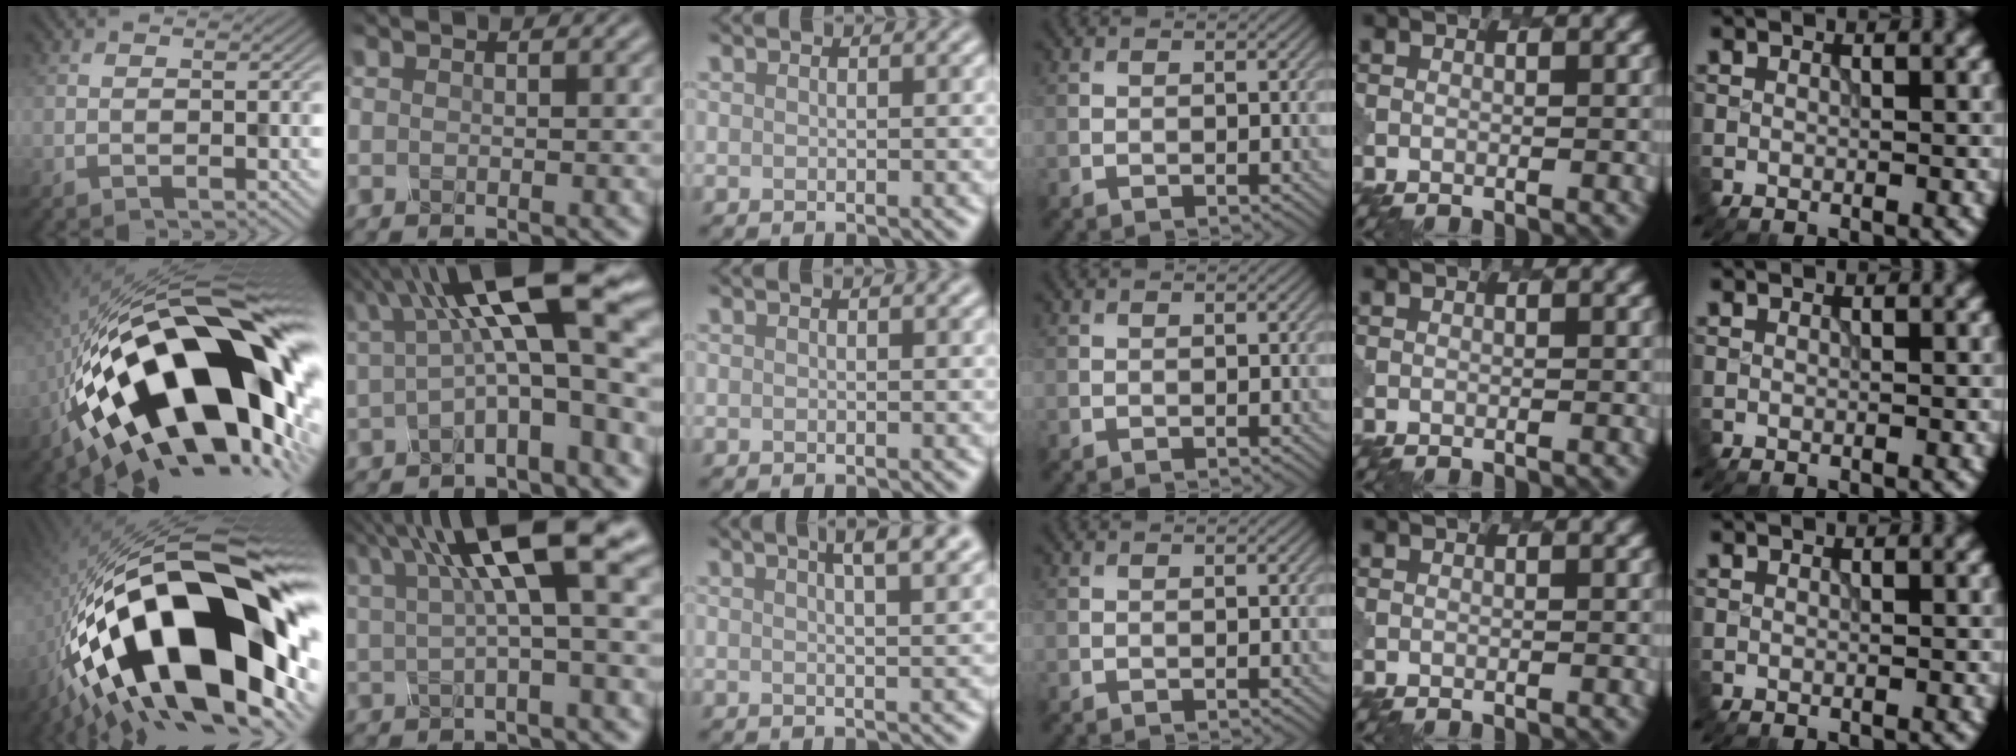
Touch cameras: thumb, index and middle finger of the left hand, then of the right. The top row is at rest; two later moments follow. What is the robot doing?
{"motion": "dispense", "object": "syringe"}